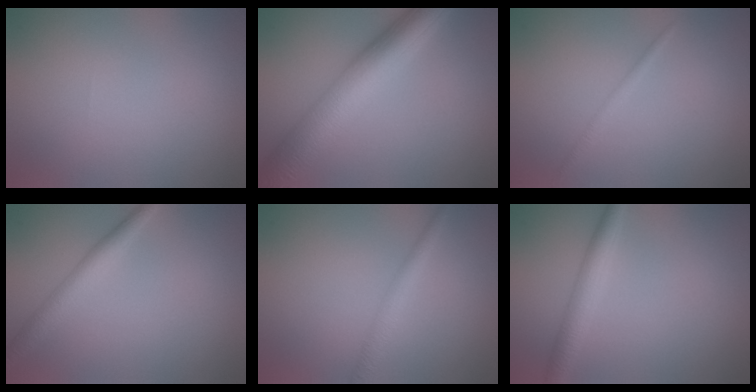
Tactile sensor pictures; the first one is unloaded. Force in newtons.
{"total": 9.3, "press": 9.3, "slide": 0.1}
{"total": 1.0, "press": 1.0, "slide": 0.0}
{"total": 2.7, "press": 2.7, "slide": 0.0}
{"total": 1.9, "press": 1.9, "slide": 0.1}
{"total": 2.7, "press": 2.7, "slide": 0.1}